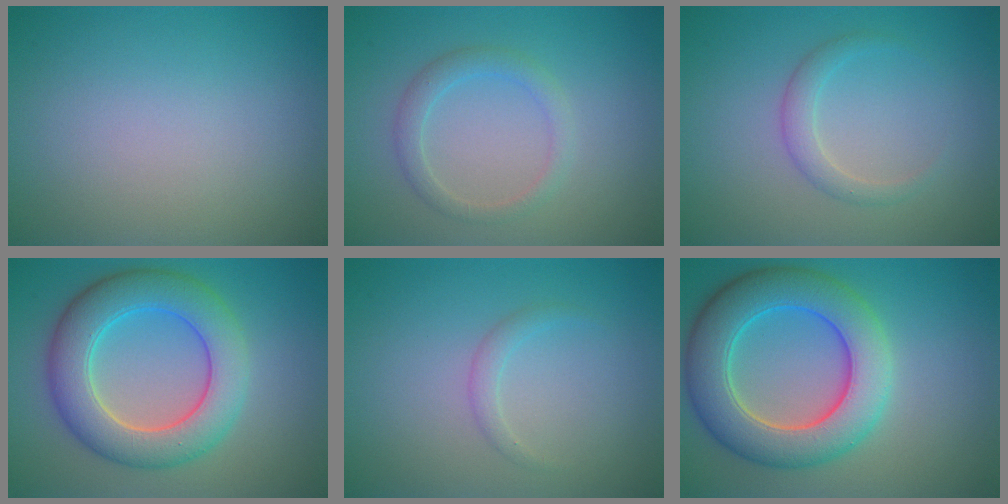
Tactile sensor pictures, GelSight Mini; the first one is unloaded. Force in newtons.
{"total": 2.0, "press": 2.0, "slide": 0.3}
{"total": 1.7, "press": 1.7, "slide": 0.1}
{"total": 7.6, "press": 7.6, "slide": 0.1}
{"total": 1.1, "press": 1.1, "slide": 0.0}
{"total": 8.5, "press": 8.4, "slide": 0.4}